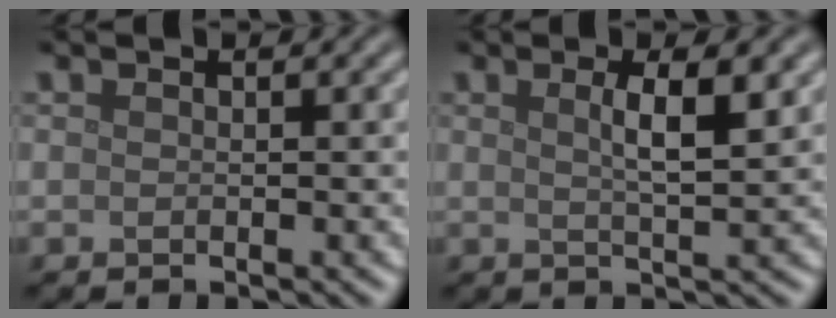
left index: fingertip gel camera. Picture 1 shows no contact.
{"total": 3.5, "force": [1.2, 0.8, 3.2], "torque": [-0.046, 0.003, 0.018]}